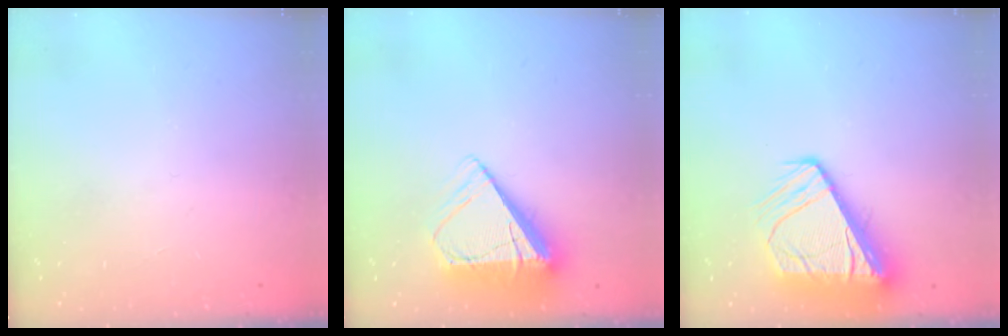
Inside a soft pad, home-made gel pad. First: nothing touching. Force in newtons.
{"total": 10.2, "press": 10.1, "slide": 1.4}
{"total": 12.2, "press": 12.1, "slide": 1.5}